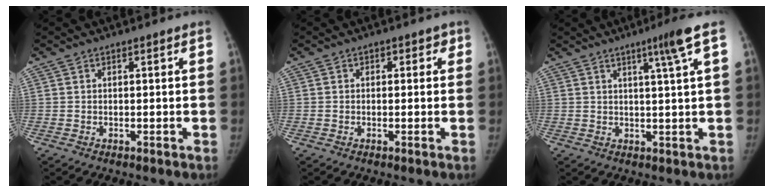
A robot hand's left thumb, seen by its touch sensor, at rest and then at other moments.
{"total": 1.5, "force": [0.3, 1.3, 0.7], "torque": [0.018, 0.005, -0.007]}
{"total": 5.2, "force": [2.5, -1.0, 4.4], "torque": [-0.075, -0.011, 0.043]}